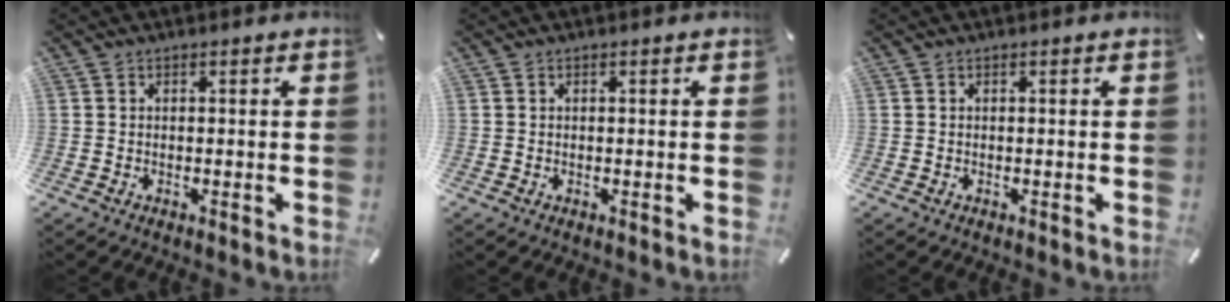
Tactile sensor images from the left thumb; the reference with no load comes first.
{"total": 0.0}
{"total": 0.0}